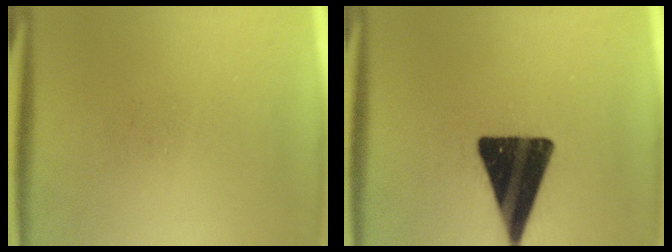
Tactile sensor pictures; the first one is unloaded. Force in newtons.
{"total": 18.0}